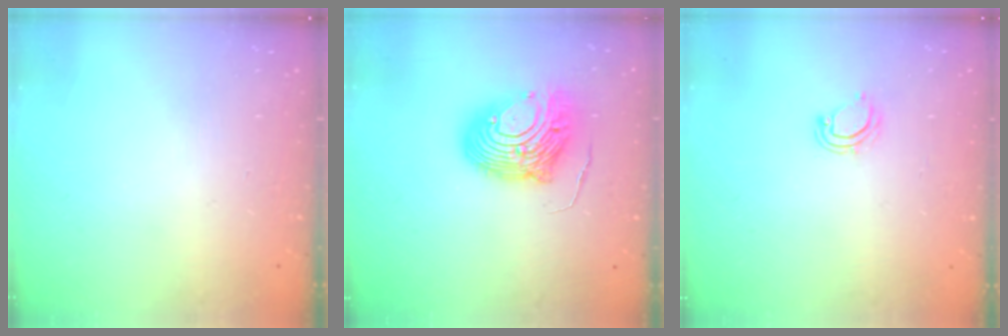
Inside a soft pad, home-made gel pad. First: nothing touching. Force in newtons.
{"total": 12.3, "press": 12.2, "slide": 1.2}
{"total": 4.8, "press": 4.8, "slide": 0.4}